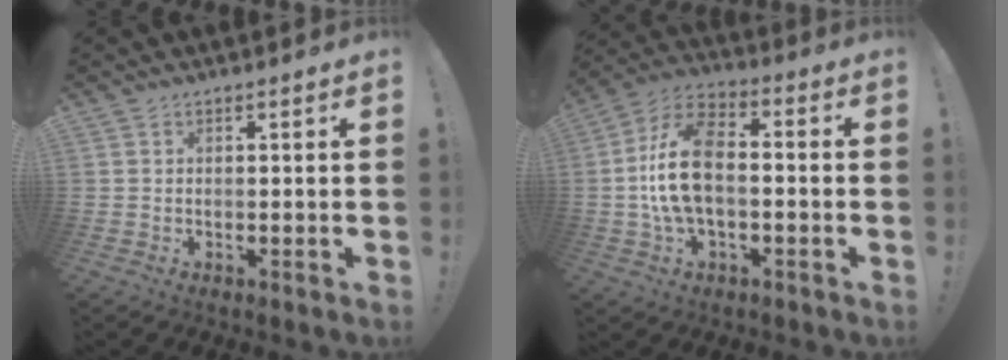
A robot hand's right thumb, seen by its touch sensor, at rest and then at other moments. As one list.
[{"total": 14.8, "force": [-1.1, 8.4, 12.2], "torque": [-0.232, 0.012, -0.020]}]